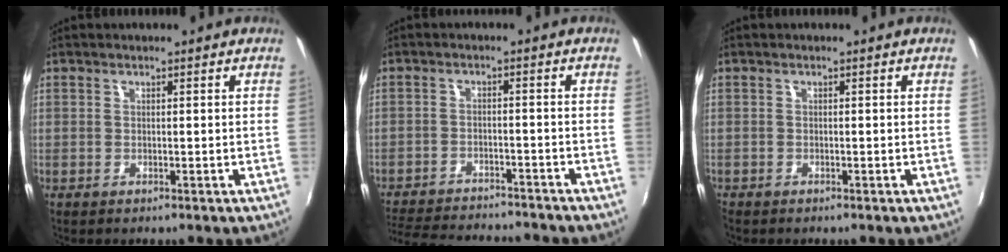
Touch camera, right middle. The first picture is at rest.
{"total": 17.0, "force": [-15.1, 3.8, 6.8], "torque": [-0.146, -0.015, -0.218]}
{"total": 0.6, "force": [-0.6, 0.3, 0.0], "torque": [-0.003, -0.002, -0.013]}